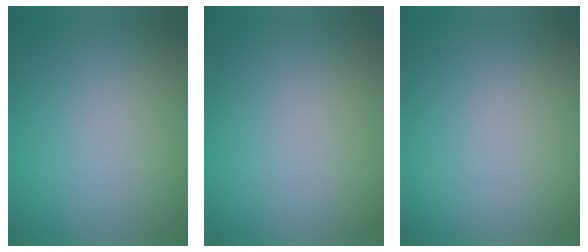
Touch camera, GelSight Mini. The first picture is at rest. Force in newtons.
{"total": 0.0}
{"total": 0.0}